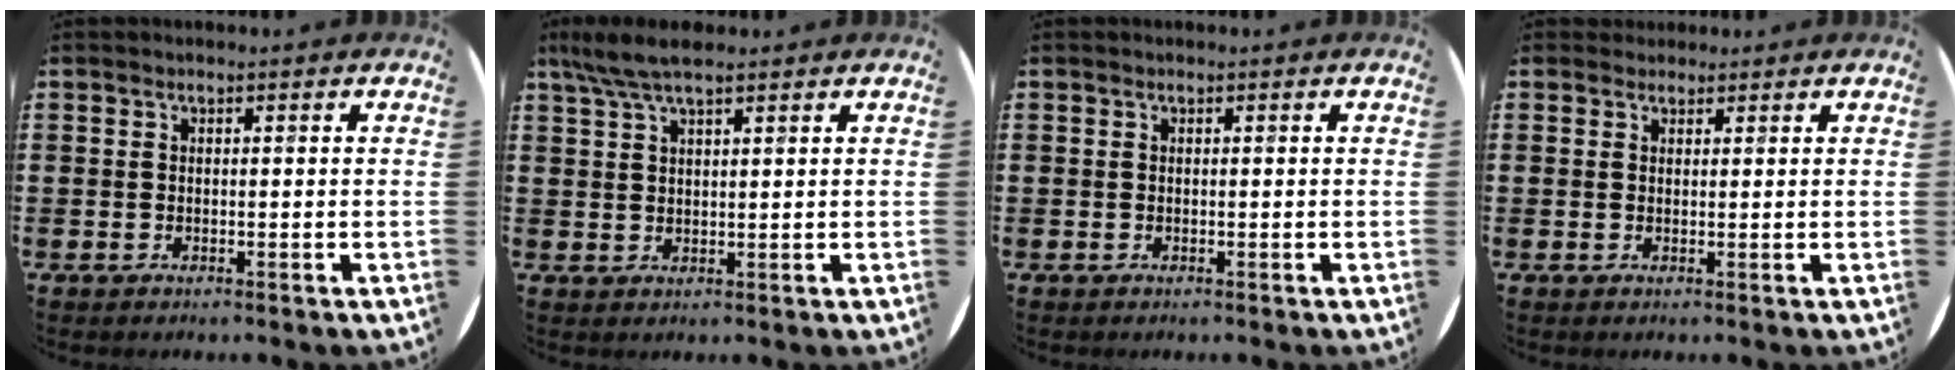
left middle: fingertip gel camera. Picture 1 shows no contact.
{"total": 4.9, "force": [3.8, 1.0, 3.0], "torque": [-0.067, 0.000, 0.068]}
{"total": 0.0}
{"total": 1.1, "force": [1.0, 0.4, -0.2], "torque": [0.009, -0.001, 0.020]}